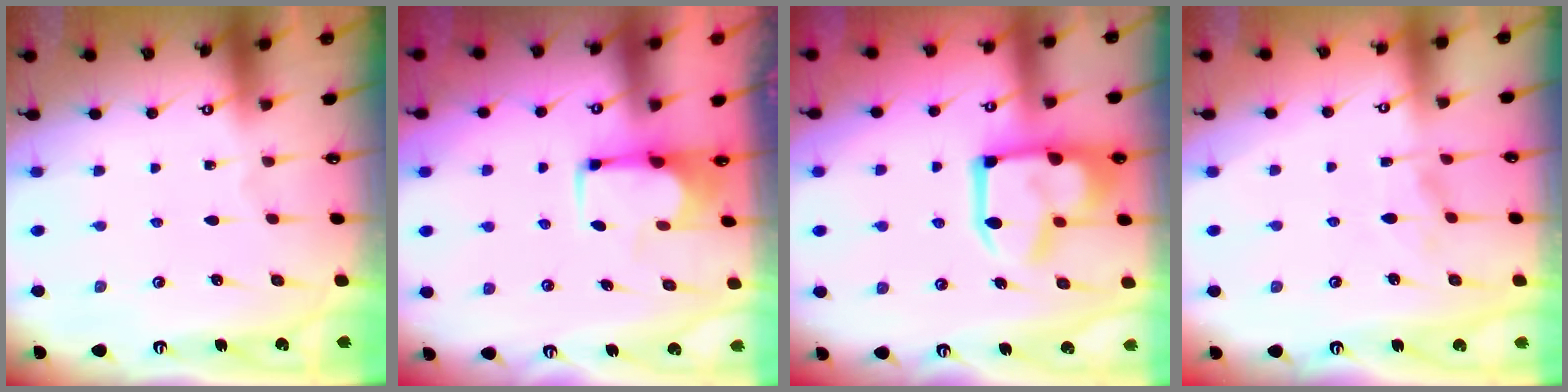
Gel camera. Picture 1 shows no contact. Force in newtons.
{"total": 1.8, "press": 1.6, "slide": 0.8}
{"total": 14.7, "press": 14.6, "slide": 1.8}
{"total": 2.5, "press": 2.3, "slide": 1.0}